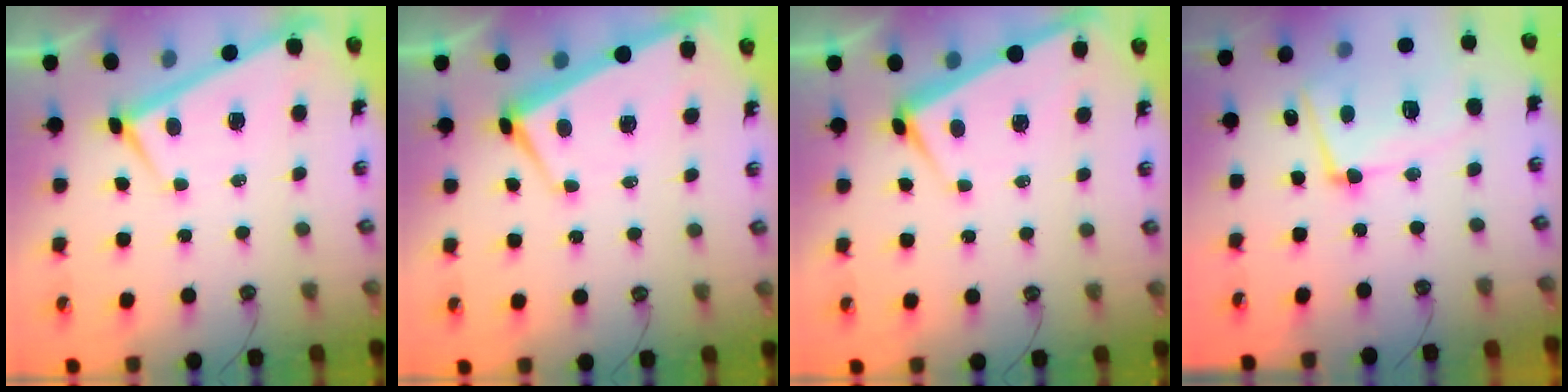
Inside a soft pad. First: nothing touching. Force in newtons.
{"total": 2.7, "press": 2.5, "slide": 0.9}
{"total": 3.0, "press": 3.0, "slide": 0.2}
{"total": 11.4, "press": 11.3, "slide": 1.9}